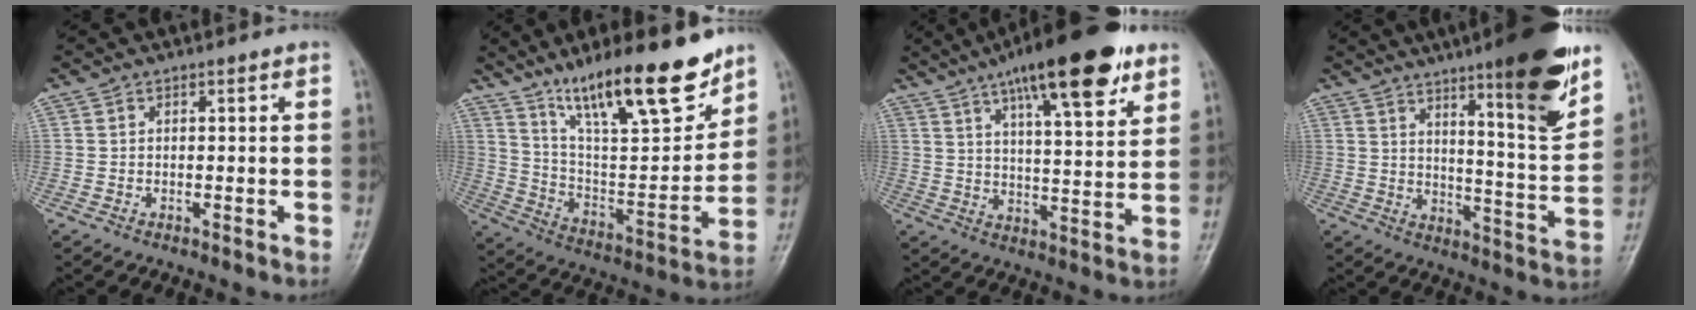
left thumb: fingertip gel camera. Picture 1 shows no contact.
{"total": 22.5, "force": [15.5, 5.6, 15.3], "torque": [-0.214, -0.076, 0.267]}
{"total": 20.0, "force": [11.9, 5.4, 15.1], "torque": [-0.213, -0.034, 0.186]}
{"total": 17.7, "force": [10.9, 2.3, 13.7], "torque": [-0.171, -0.065, 0.164]}